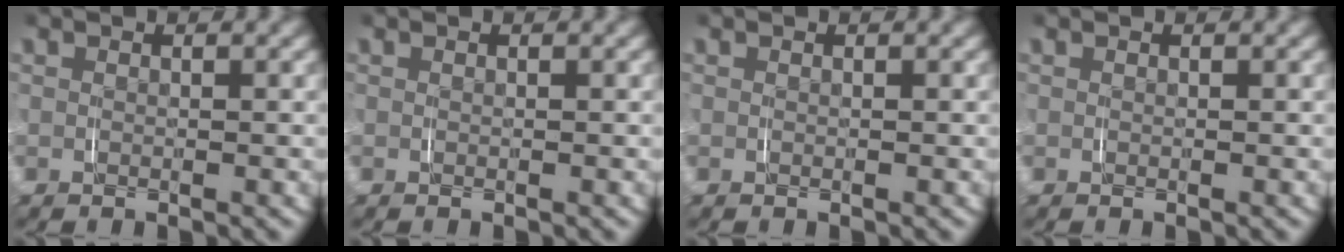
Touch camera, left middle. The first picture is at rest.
{"total": 0.0}
{"total": 0.0}
{"total": 0.0}